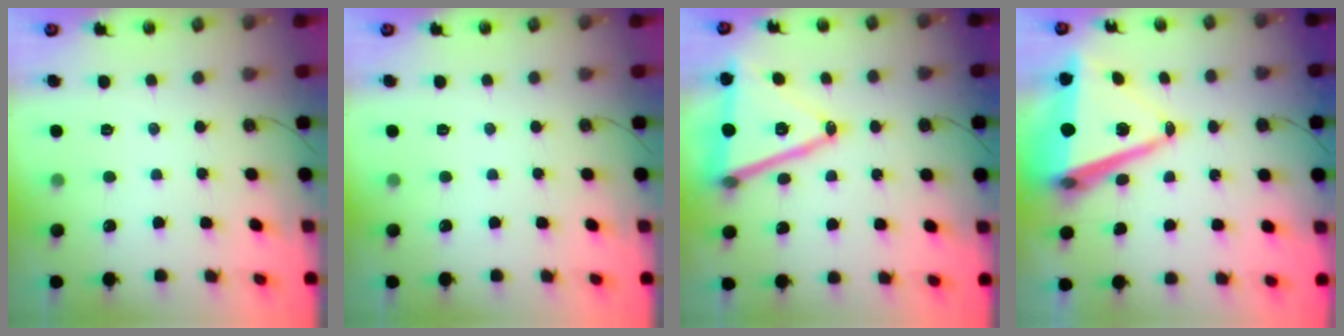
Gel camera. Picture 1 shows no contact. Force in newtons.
{"total": 0.0}
{"total": 17.8, "press": 17.4, "slide": 3.9}
{"total": 15.4, "press": 14.9, "slide": 3.8}